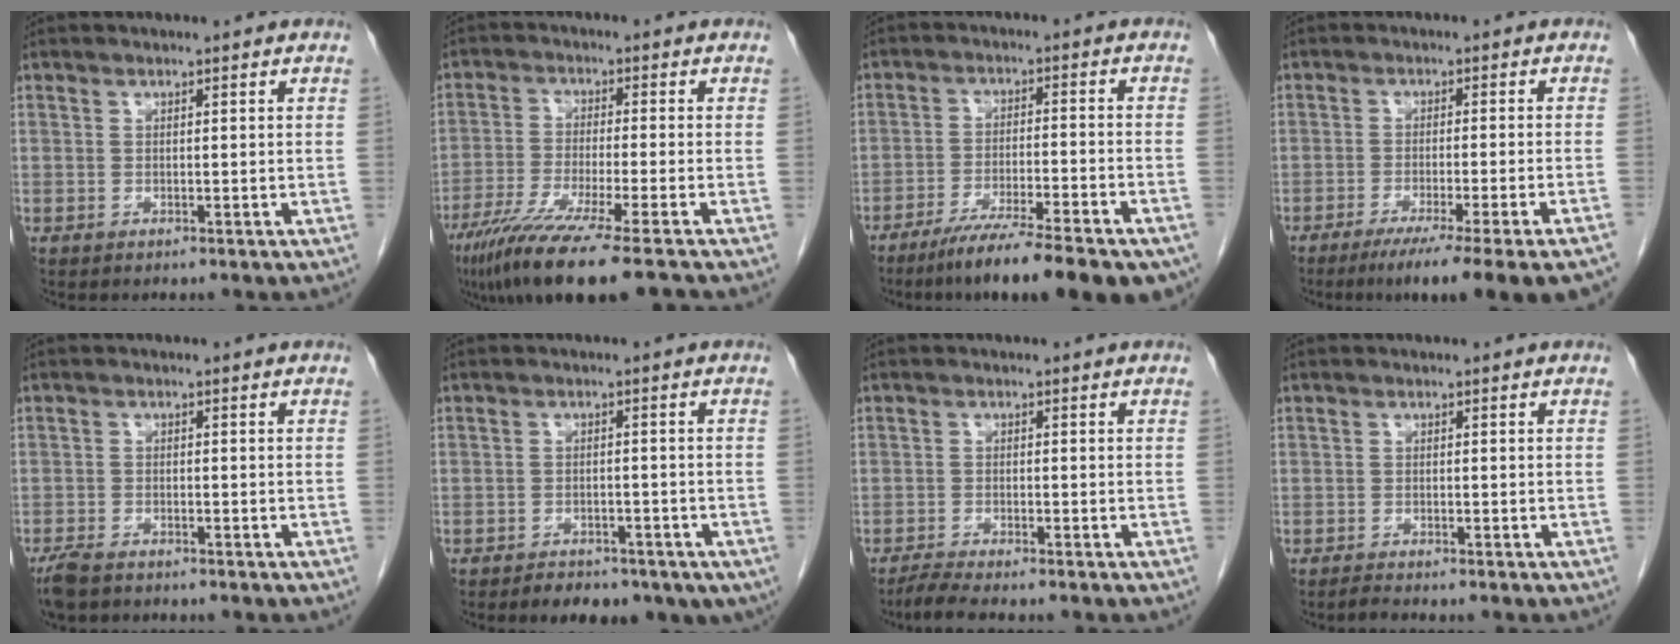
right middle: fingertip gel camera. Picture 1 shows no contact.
{"total": 13.4, "force": [-10.0, -1.1, 8.8], "torque": [-0.154, -0.046, -0.165]}
{"total": 17.6, "force": [-13.4, 2.1, 11.2], "torque": [-0.120, -0.015, -0.201]}
{"total": 15.4, "force": [-12.0, -0.6, 9.6], "torque": [-0.085, -0.037, -0.167]}
{"total": 4.2, "force": [-3.5, 1.3, 2.0], "torque": [-0.041, -0.009, -0.059]}
{"total": 8.9, "force": [-5.8, 4.8, 4.6], "torque": [-0.055, 0.008, -0.072]}
{"total": 2.9, "force": [-2.6, -0.4, 1.2], "torque": [-0.034, -0.012, -0.053]}
{"total": 1.0, "force": [-1.0, -0.2, 0.2], "torque": [-0.013, -0.005, -0.019]}